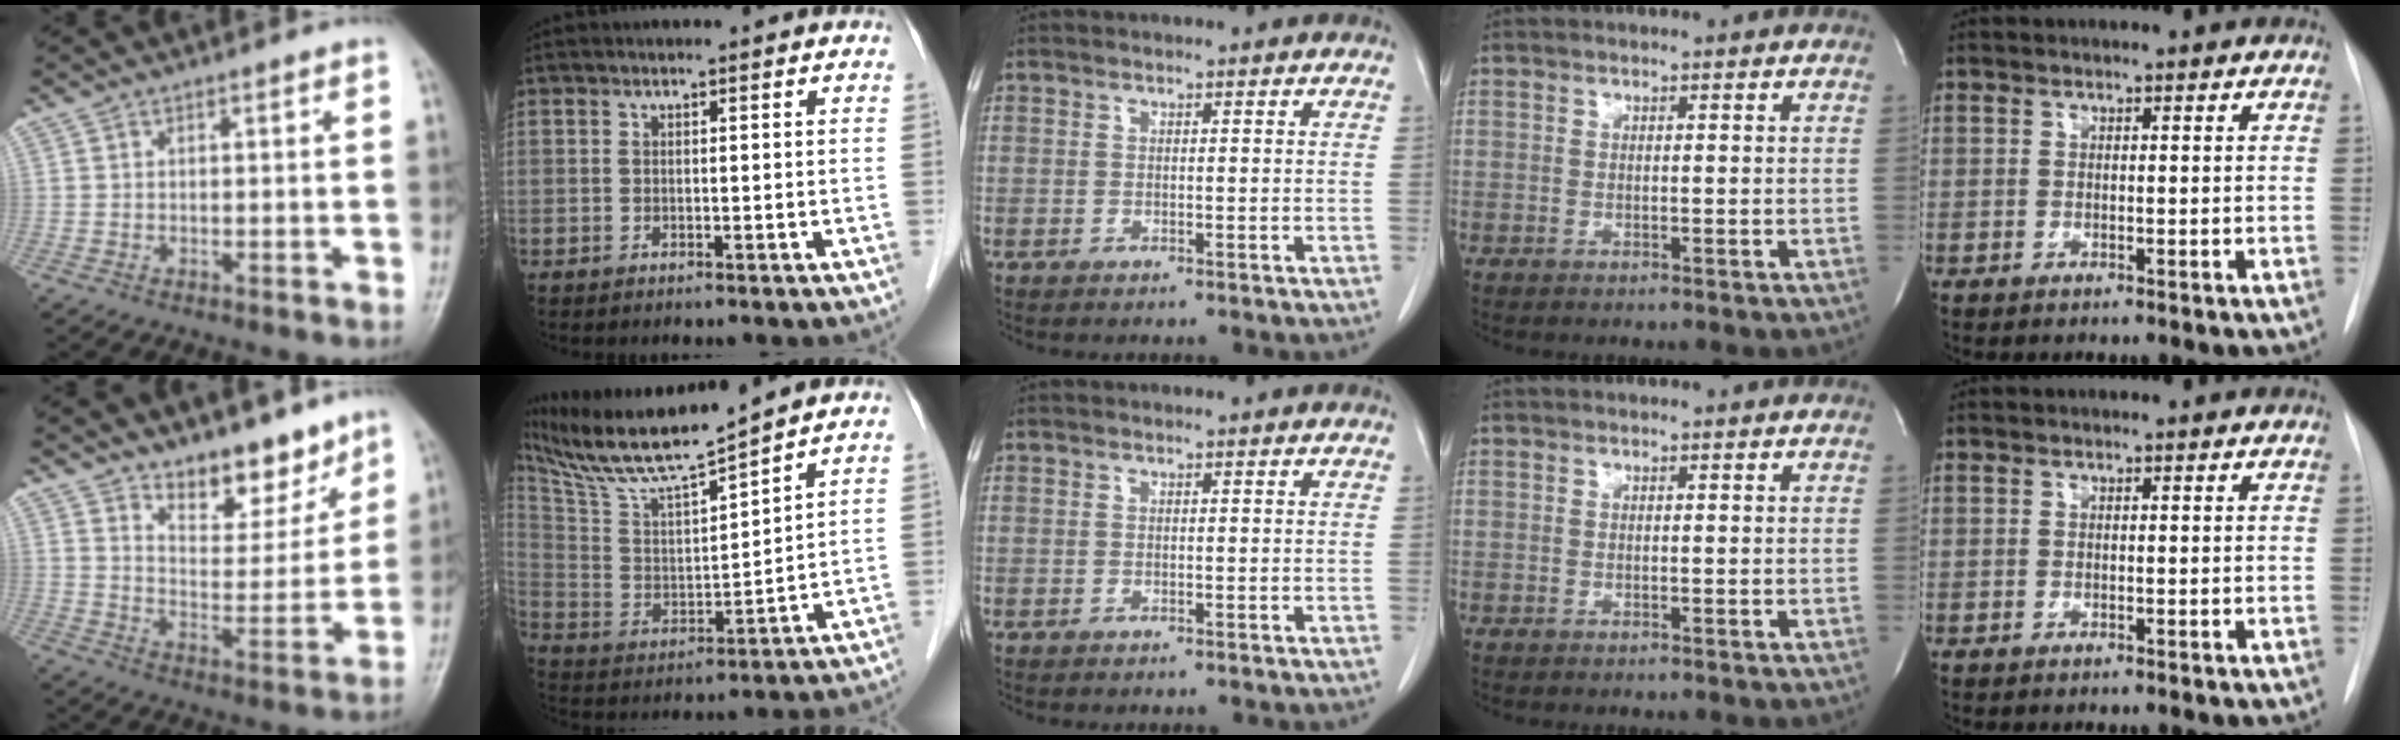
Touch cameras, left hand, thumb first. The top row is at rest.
{"thumb": {"total": 10.6, "force": [8.4, 4.6, 4.6], "torque": [-0.034, -0.069, 0.143]}, "index": {"total": 15.0, "force": [13.1, -0.6, 7.2], "torque": [-0.142, 0.007, 0.249]}}